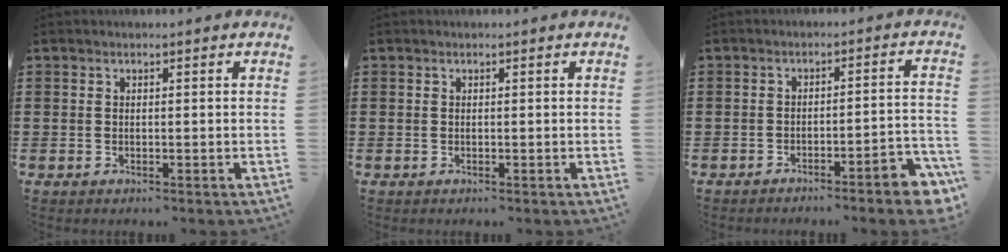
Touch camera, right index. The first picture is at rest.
{"total": 0.0}
{"total": 4.1, "force": [-3.5, 0.0, 2.2], "torque": [-0.038, -0.008, -0.066]}